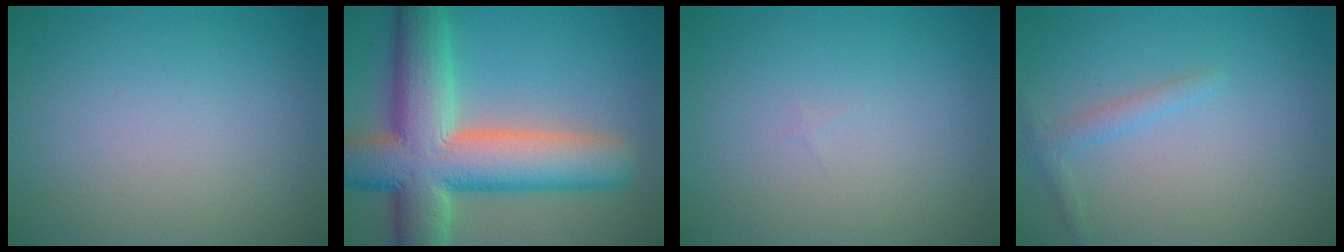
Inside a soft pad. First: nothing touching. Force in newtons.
{"total": 12.8, "press": 12.8, "slide": 0.9}
{"total": 0.0}
{"total": 1.4, "press": 1.4, "slide": 0.1}